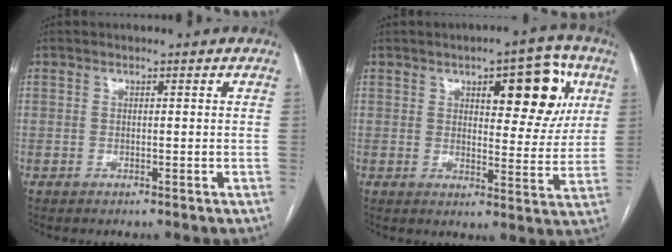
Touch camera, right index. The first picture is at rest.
{"total": 11.7, "force": [4.8, 4.2, 9.8], "torque": [-0.116, 0.016, 0.064]}